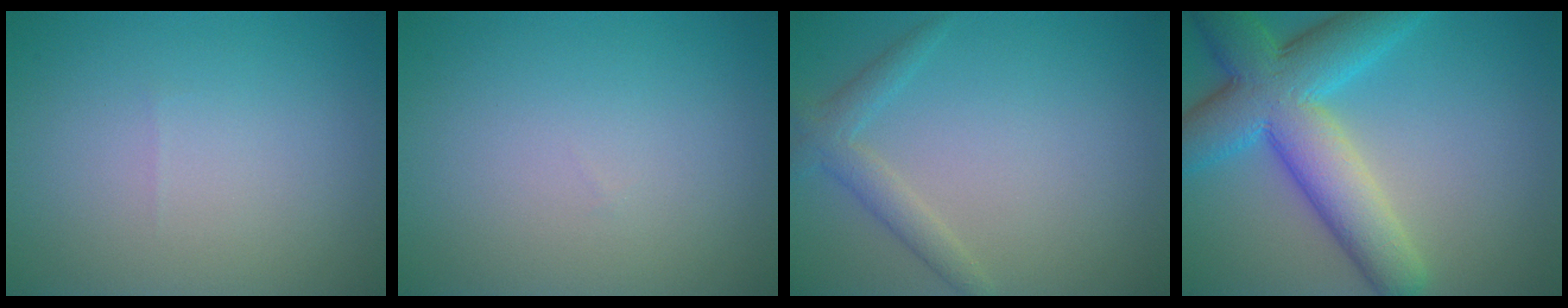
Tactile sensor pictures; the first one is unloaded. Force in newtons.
{"total": 0.0}
{"total": 2.2, "press": 2.2, "slide": 0.1}
{"total": 9.6, "press": 9.6, "slide": 0.1}